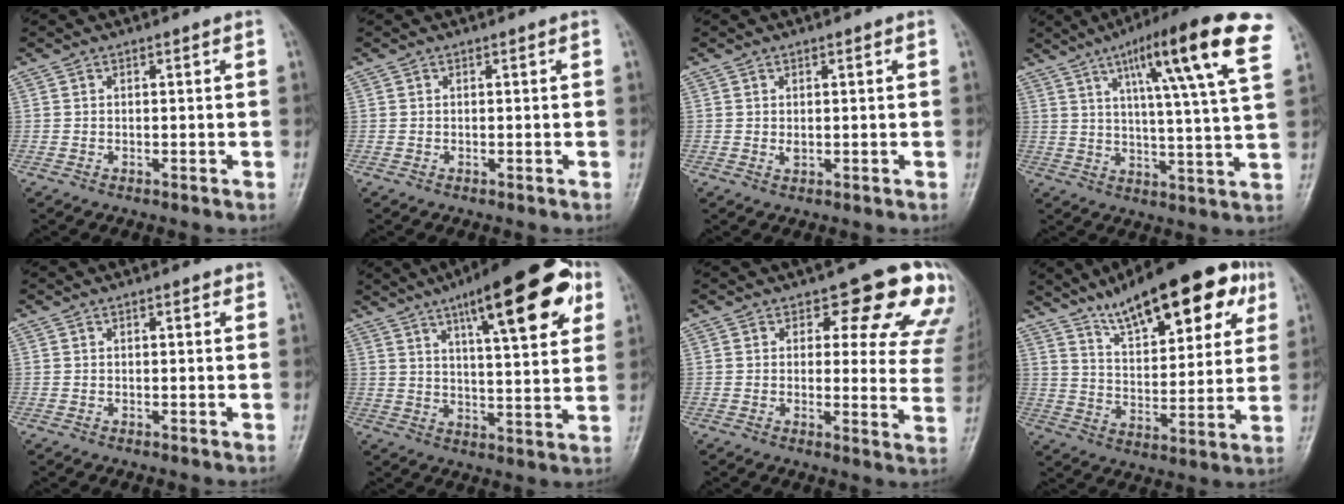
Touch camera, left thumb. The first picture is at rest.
{"total": 0.0}
{"total": 1.4, "force": [0.4, 0.7, 1.1], "torque": [-0.017, -0.003, 0.009]}
{"total": 19.0, "force": [9.0, 2.2, 16.6], "torque": [-0.237, -0.019, 0.127]}
{"total": 1.2, "force": [0.7, 0.5, 0.9], "torque": [-0.009, 0.000, 0.006]}
{"total": 20.9, "force": [10.0, 5.9, 17.4], "torque": [-0.229, -0.009, 0.142]}
{"total": 14.1, "force": [8.8, 6.4, 9.1], "torque": [-0.051, -0.043, 0.081]}
{"total": 20.8, "force": [12.2, 7.7, 15.0], "torque": [-0.183, -0.030, 0.192]}